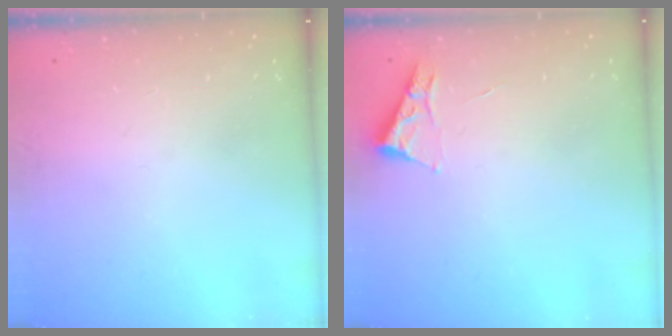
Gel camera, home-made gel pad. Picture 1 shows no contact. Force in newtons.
{"total": 3.4, "press": 3.3, "slide": 0.5}